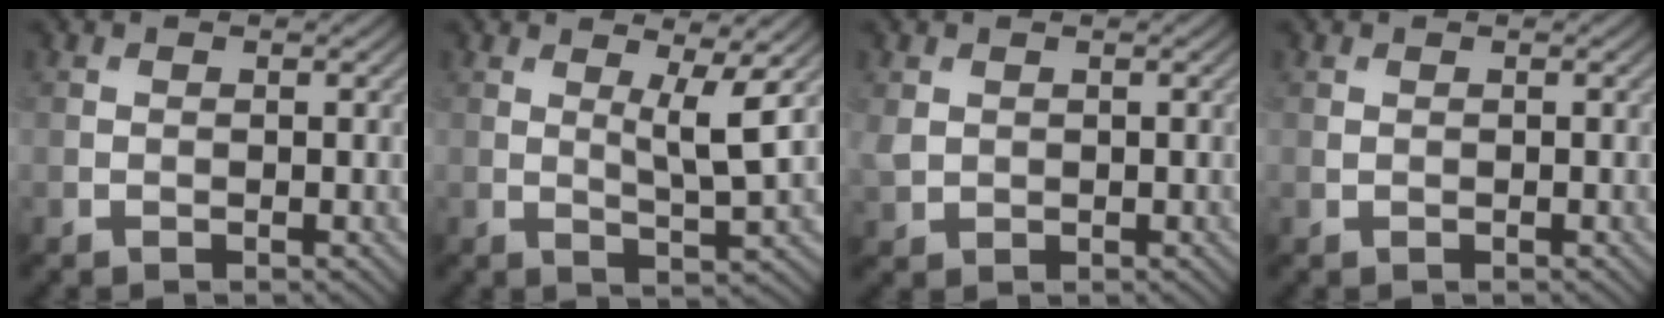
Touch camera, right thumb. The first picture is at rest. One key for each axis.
{"total": 4.6, "fx": 1.7, "fy": 0.5, "fz": 4.2, "tx": -0.083, "ty": -0.002, "tz": 0.034}
{"total": 1.9, "fx": 0.7, "fy": 1.6, "fz": 0.8, "tx": -0.026, "ty": -0.001, "tz": 0.015}
{"total": 0.0}